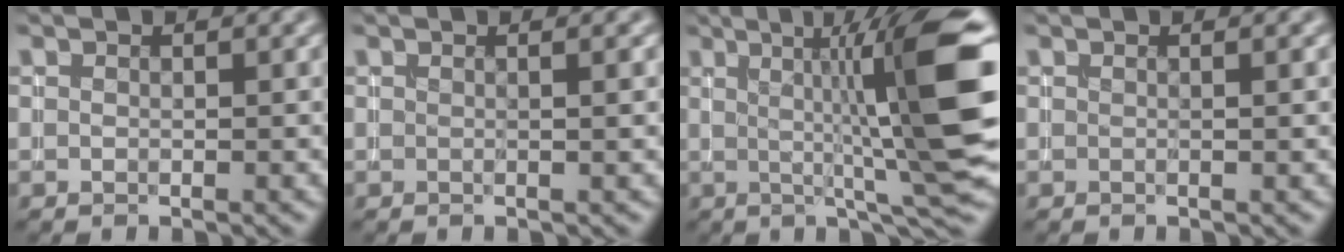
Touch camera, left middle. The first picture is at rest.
{"total": 1.5, "force": [0.3, 0.5, 1.4], "torque": [-0.015, -0.001, -0.004]}
{"total": 12.0, "force": [1.7, 1.9, 11.8], "torque": [-0.149, 0.008, 0.024]}
{"total": 0.9, "force": [0.1, 0.3, 0.8], "torque": [-0.009, 0.000, -0.002]}